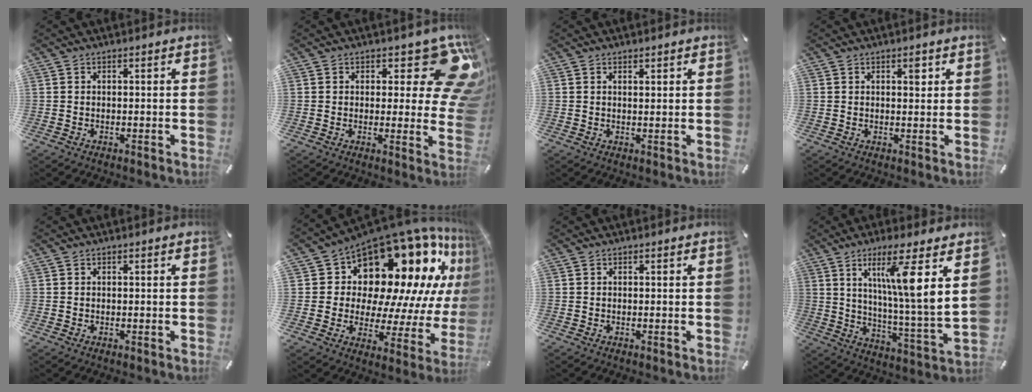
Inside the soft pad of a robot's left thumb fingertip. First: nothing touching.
{"total": 13.4, "force": [7.0, 6.1, 9.7], "torque": [-0.105, -0.058, 0.122]}
{"total": 1.0, "force": [0.8, 0.2, 0.6], "torque": [-0.012, -0.001, 0.013]}
{"total": 2.3, "force": [1.1, 1.2, 1.6], "torque": [-0.011, -0.007, 0.013]}
{"total": 0.0}
{"total": 19.1, "force": [12.8, 10.4, 9.7], "torque": [-0.137, -0.124, 0.222]}
{"total": 0.0}
{"total": 13.4, "force": [6.5, 0.2, 11.7], "torque": [-0.203, -0.031, 0.090]}